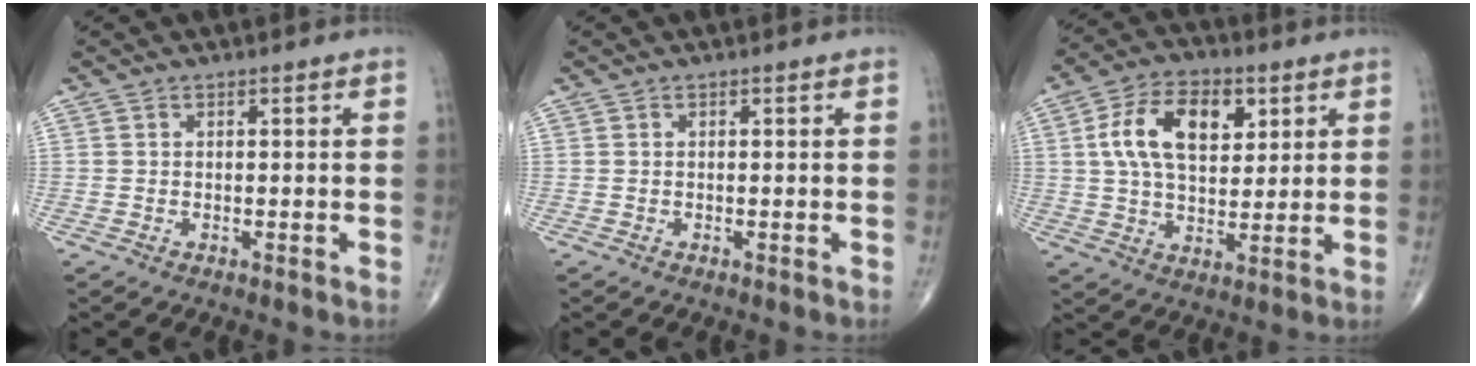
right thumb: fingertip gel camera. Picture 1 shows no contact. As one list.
[{"total": 0.0}, {"total": 13.9, "force": [4.1, 8.2, 10.5], "torque": [-0.161, -0.001, 0.069]}]